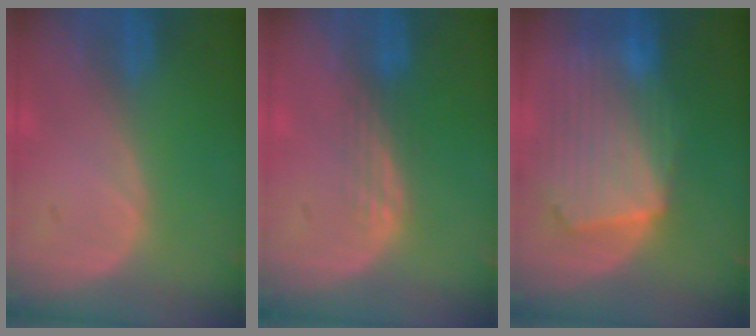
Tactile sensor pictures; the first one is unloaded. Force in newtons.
{"total": 2.9, "press": 2.5, "slide": 1.5}
{"total": 10.9, "press": 9.5, "slide": 5.3}